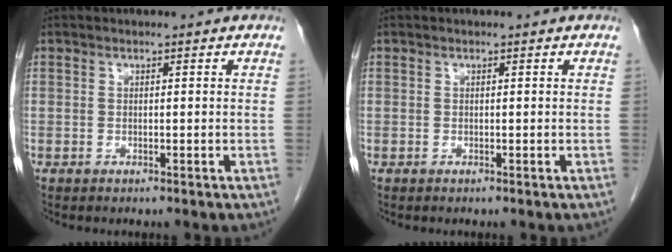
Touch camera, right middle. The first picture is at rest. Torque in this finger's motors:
{"motor_torque": [0.32, -0.23, 0.04, 0.01]}